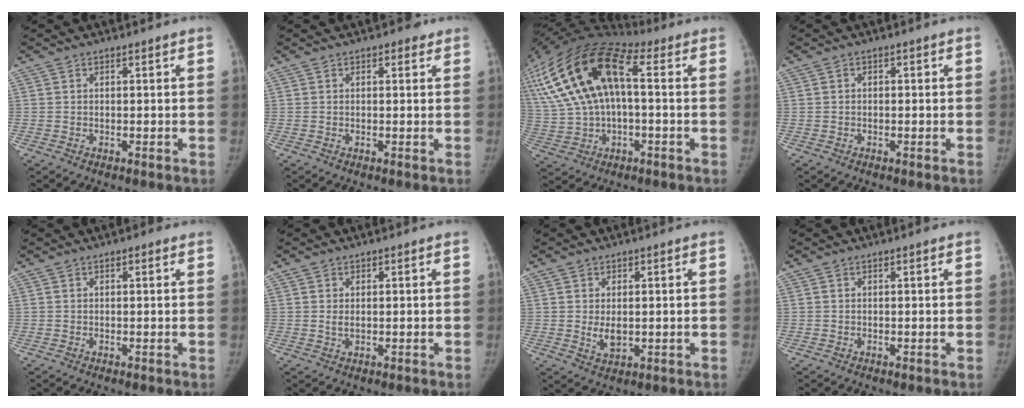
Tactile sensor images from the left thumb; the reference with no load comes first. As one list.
[{"total": 1.7, "force": [0.9, 1.1, 0.9], "torque": [0.001, -0.001, 0.006]}, {"total": 25.0, "force": [4.9, 13.2, 20.7], "torque": [-0.457, 0.047, 0.084]}, {"total": 0.7, "force": [-0.1, 0.5, 0.4], "torque": [0.000, 0.002, -0.005]}, {"total": 0.9, "force": [0.5, 0.5, 0.6], "torque": [-0.003, 0.001, 0.001]}, {"total": 1.2, "force": [0.3, 0.8, 0.9], "torque": [-0.011, -0.003, 0.007]}, {"total": 3.4, "force": [0.1, 2.2, 2.6], "torque": [-0.037, -0.009, 0.009]}, {"total": 0.0}]